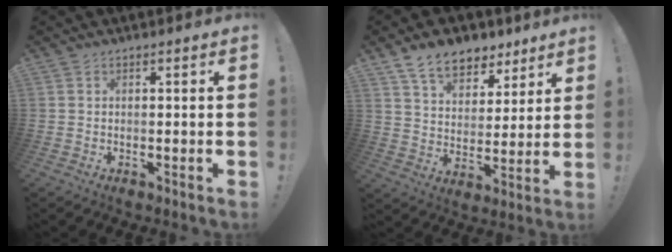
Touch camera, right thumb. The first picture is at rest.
{"total": 12.1, "force": [8.6, 7.0, 4.7], "torque": [-0.078, -0.053, 0.162]}